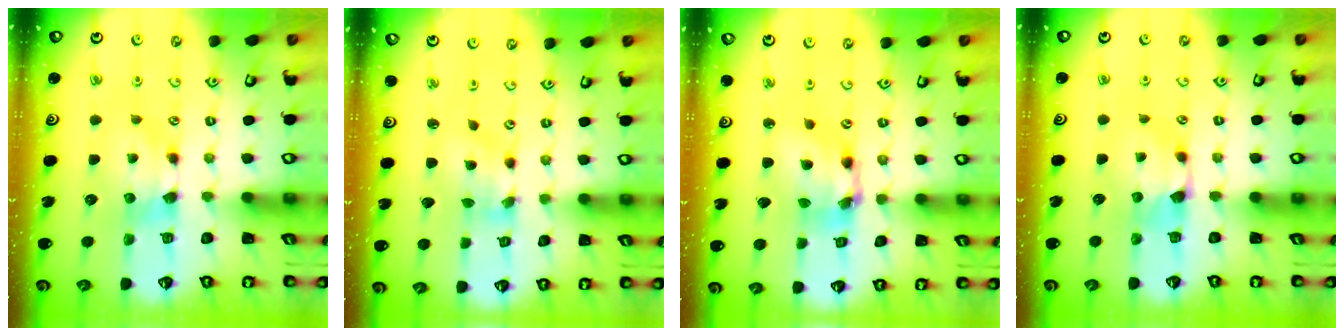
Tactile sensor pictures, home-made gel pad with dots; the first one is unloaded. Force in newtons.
{"total": 2.0, "press": 1.5, "slide": 1.3}
{"total": 7.6, "press": 7.2, "slide": 2.3}
{"total": 0.6, "press": 0.1, "slide": 0.6}